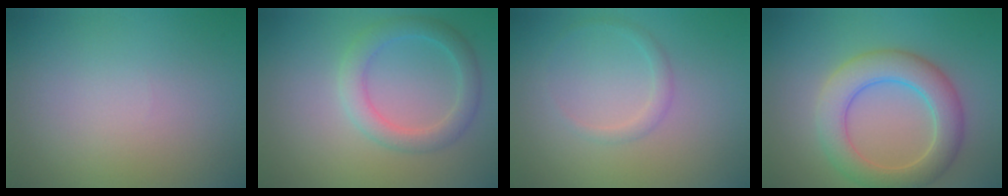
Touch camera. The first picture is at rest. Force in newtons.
{"total": 3.3, "press": 3.3, "slide": 0.2}
{"total": 1.2, "press": 1.2, "slide": 0.2}
{"total": 6.0, "press": 6.0, "slide": 0.2}